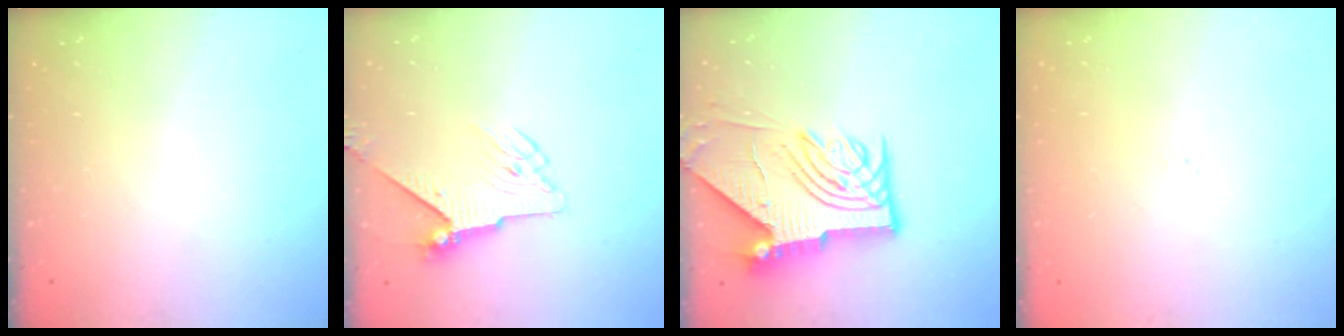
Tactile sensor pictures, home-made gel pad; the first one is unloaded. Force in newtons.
{"total": 6.4, "press": 6.3, "slide": 1.1}
{"total": 14.8, "press": 14.7, "slide": 1.8}
{"total": 1.3, "press": 1.2, "slide": 0.3}